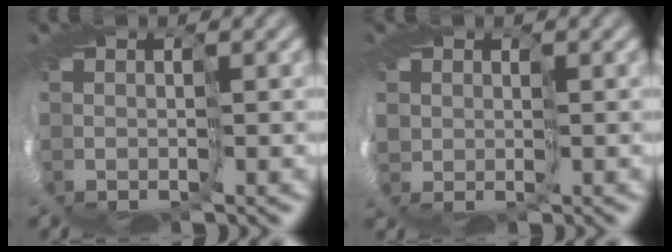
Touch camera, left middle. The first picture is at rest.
{"total": 2.0, "force": [0.5, 1.8, 0.6], "torque": [-0.030, -0.001, 0.005]}